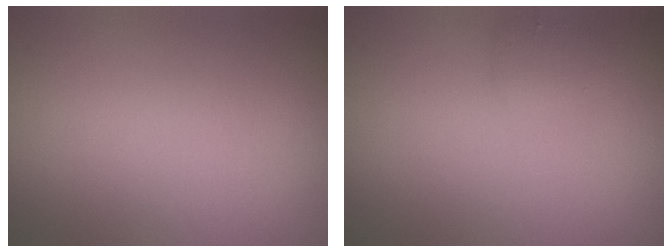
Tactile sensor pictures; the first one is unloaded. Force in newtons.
{"total": 1.1, "press": 1.1, "slide": 0.1}